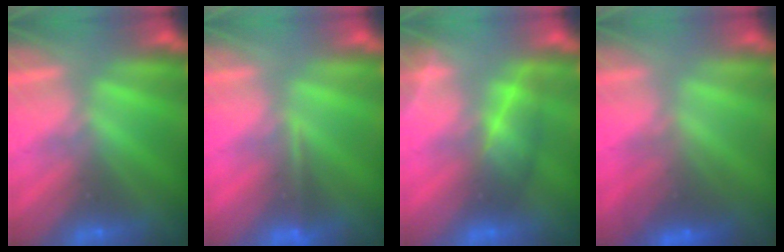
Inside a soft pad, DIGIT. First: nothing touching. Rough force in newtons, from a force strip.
{"total": 1.2}
{"total": 3.7}
{"total": 2.7}